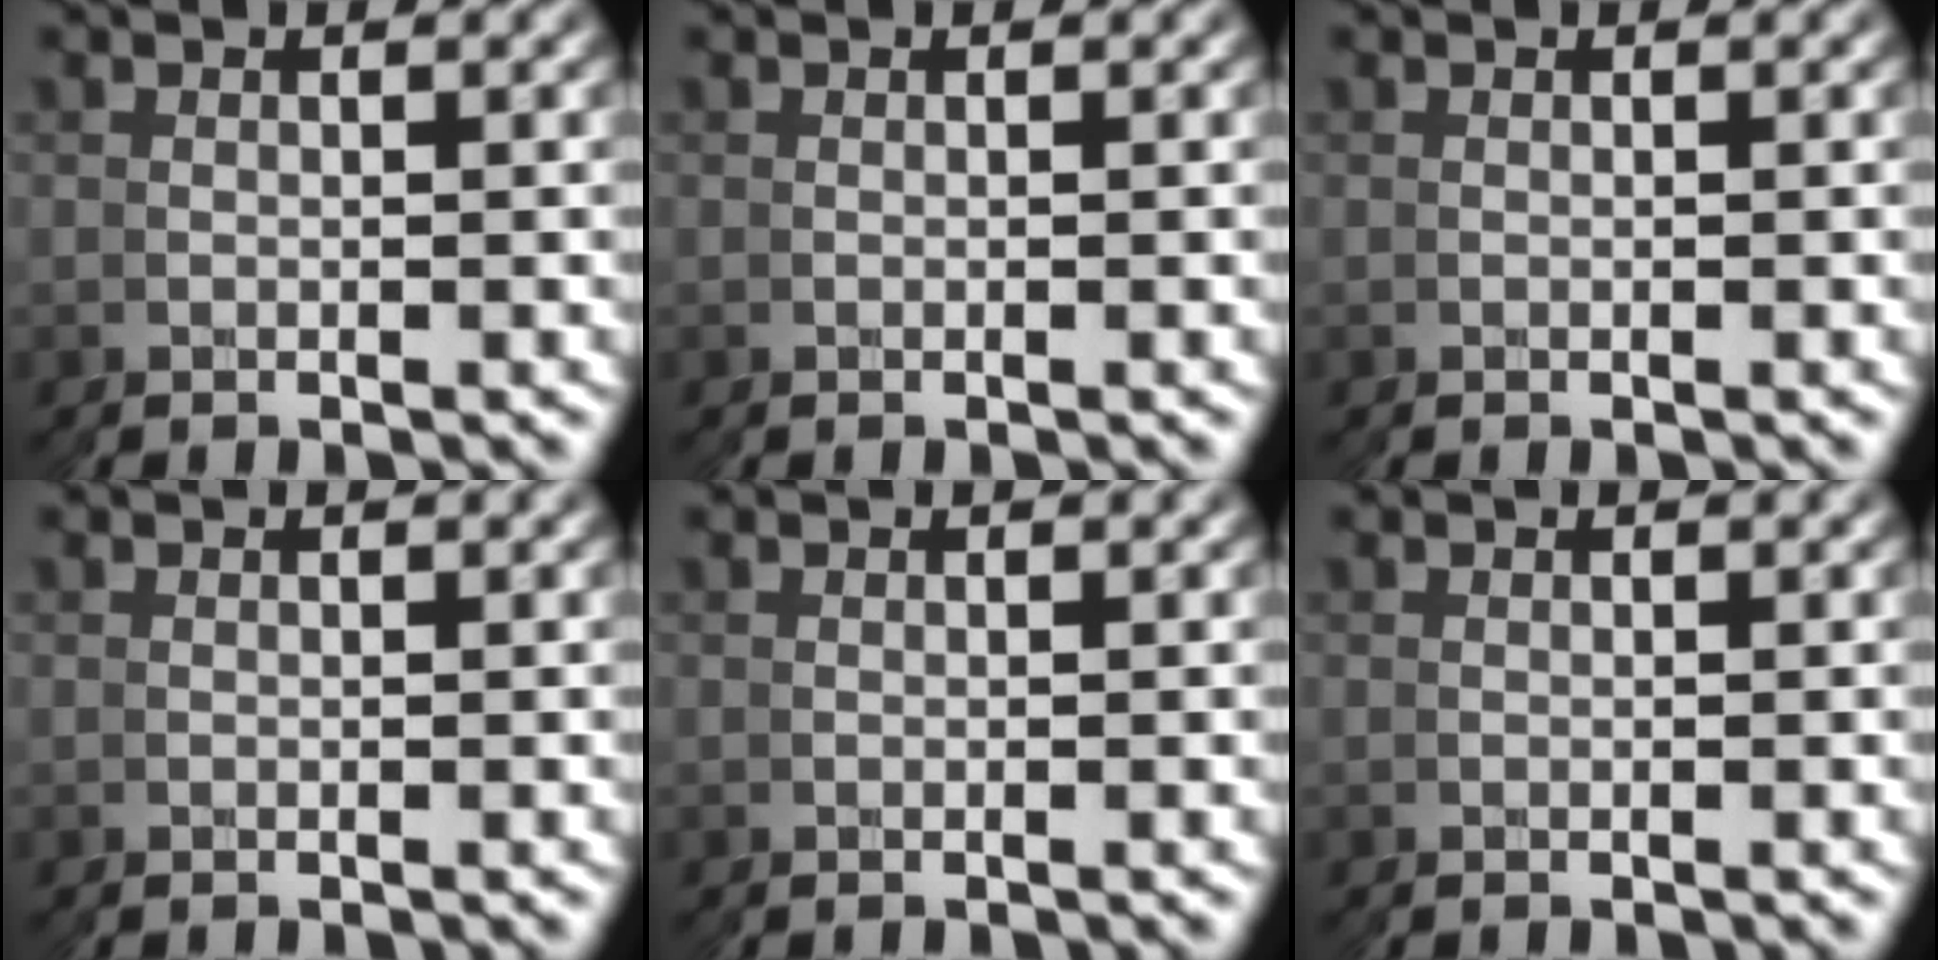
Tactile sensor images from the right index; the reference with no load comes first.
{"total": 0.0}
{"total": 0.0}
{"total": 0.0}
{"total": 0.0}
{"total": 0.0}